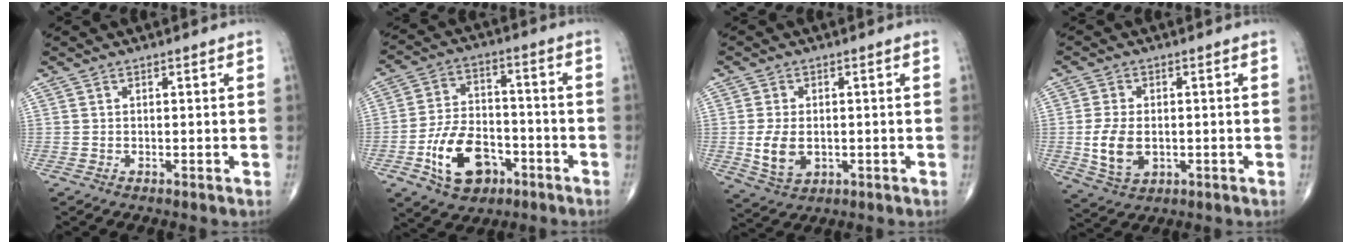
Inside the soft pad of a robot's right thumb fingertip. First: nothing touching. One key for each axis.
{"total": 13.6, "fx": -5.7, "fy": 8.6, "fz": 8.8, "tx": -0.136, "ty": 0.034, "tz": -0.096}
{"total": 6.5, "fx": -0.7, "fy": 4.3, "fz": 4.9, "tx": -0.089, "ty": -0.007, "tz": -0.004}
{"total": 7.6, "fx": -0.8, "fy": 4.8, "fz": 5.8, "tx": -0.110, "ty": -0.006, "tz": -0.009}